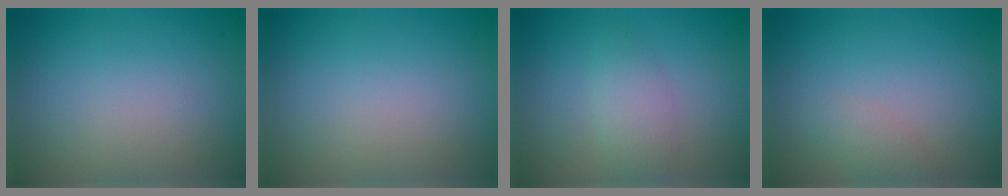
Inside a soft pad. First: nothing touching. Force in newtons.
{"total": 0.0}
{"total": 2.1, "press": 2.1, "slide": 0.1}
{"total": 1.4, "press": 1.4, "slide": 0.1}